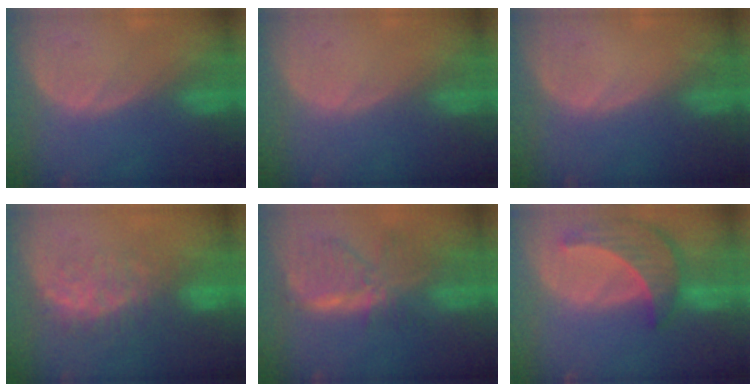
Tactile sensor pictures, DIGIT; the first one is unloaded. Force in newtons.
{"total": 0.0}
{"total": 0.0}
{"total": 7.9, "press": 7.5, "slide": 2.3}
{"total": 7.8, "press": 7.0, "slide": 3.5}
{"total": 8.7, "press": 8.0, "slide": 3.6}